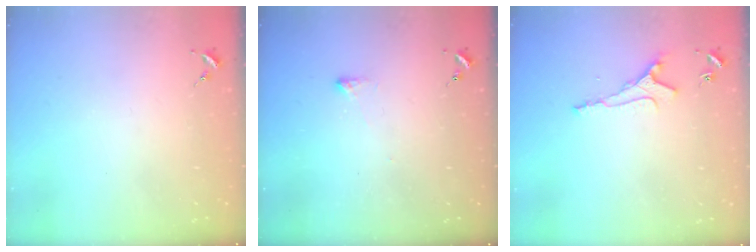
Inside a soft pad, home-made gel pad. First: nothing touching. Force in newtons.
{"total": 2.4, "press": 2.4, "slide": 0.5}
{"total": 6.0, "press": 6.0, "slide": 0.9}